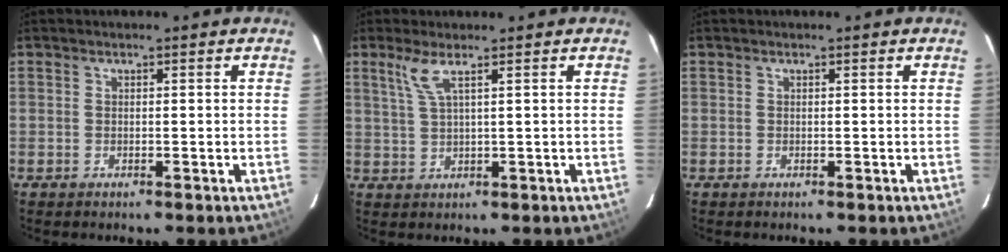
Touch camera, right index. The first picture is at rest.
{"total": 3.4, "force": [1.9, -0.2, 2.9], "torque": [-0.062, -0.002, 0.045]}
{"total": 0.0}